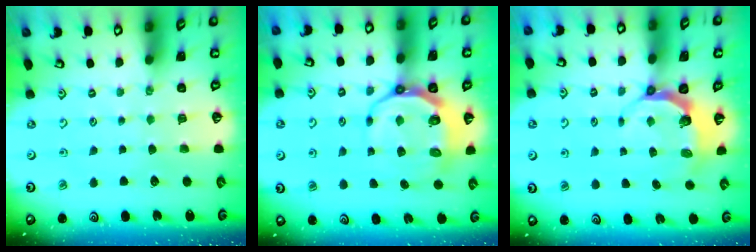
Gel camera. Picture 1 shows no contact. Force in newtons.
{"total": 8.7, "press": 8.0, "slide": 3.4}
{"total": 5.6, "press": 4.5, "slide": 3.3}